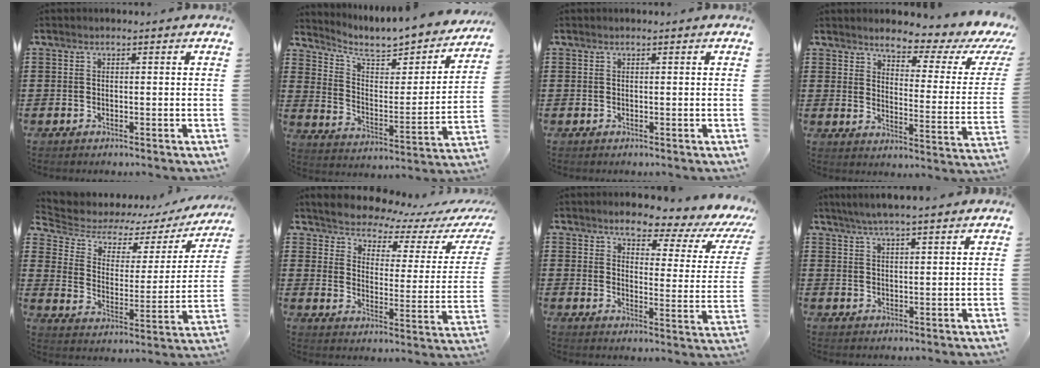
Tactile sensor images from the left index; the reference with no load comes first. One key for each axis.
{"total": 6.1, "fx": 5.4, "fy": 1.9, "fz": 2.3, "tx": -0.067, "ty": -0.047, "tz": 0.087}
{"total": 0.0}
{"total": 3.6, "fx": 3.1, "fy": 0.3, "fz": 1.8, "tx": -0.041, "ty": -0.035, "tz": 0.040}
{"total": 3.8, "fx": 2.7, "fy": 2.2, "fz": 1.4, "tx": -0.053, "ty": -0.020, "tz": 0.038}
{"total": 3.2, "fx": 3.2, "fy": 0.2, "fz": 0.1, "tx": -0.028, "ty": -0.038, "tz": 0.047}
{"total": 4.2, "fx": 3.4, "fy": 0.7, "fz": 2.4, "tx": -0.044, "ty": -0.036, "tz": 0.043}
{"total": 3.5, "fx": 3.2, "fy": -0.2, "fz": 1.5, "tx": -0.038, "ty": -0.008, "tz": 0.058}